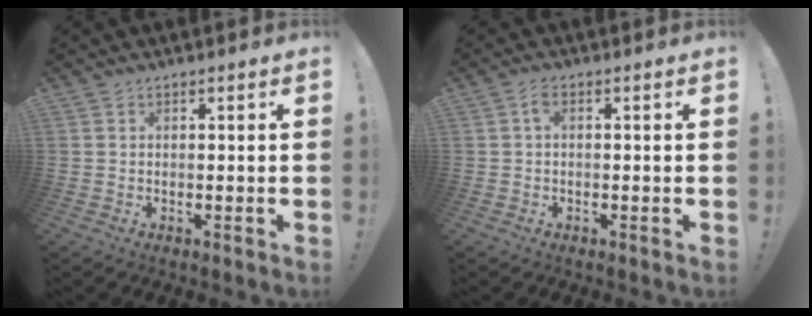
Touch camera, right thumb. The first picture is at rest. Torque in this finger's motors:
{"motor_torque": [0.42, 0.46, 0.20, 0.16, -0.02]}